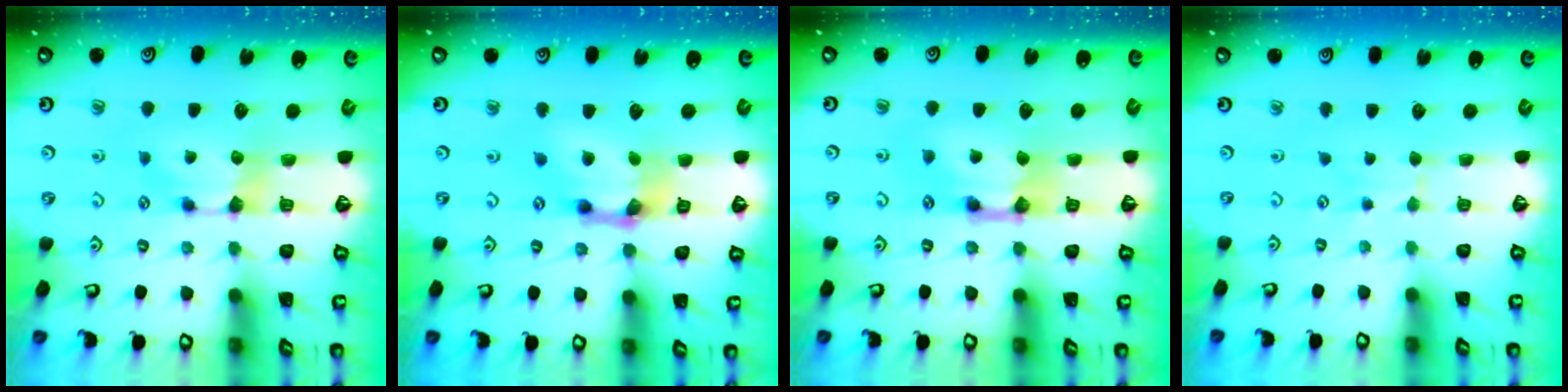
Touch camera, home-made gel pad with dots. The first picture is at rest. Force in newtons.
{"total": 6.1, "press": 5.8, "slide": 1.8}
{"total": 4.2, "press": 4.2, "slide": 0.3}
{"total": 2.4, "press": 2.4, "slide": 0.4}